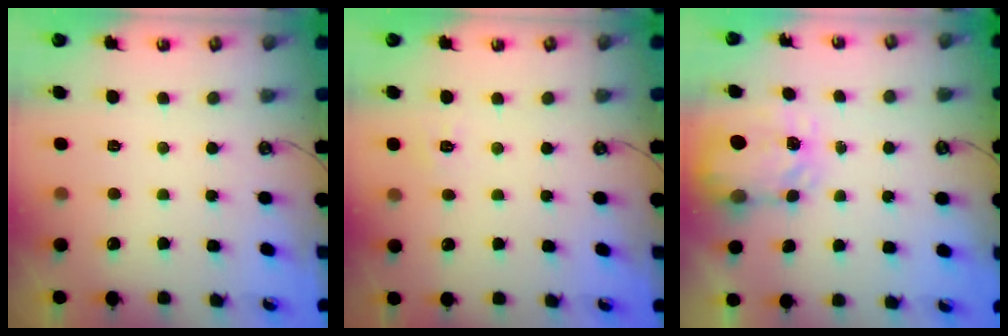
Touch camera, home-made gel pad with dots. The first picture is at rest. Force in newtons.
{"total": 5.0, "press": 5.0, "slide": 0.6}
{"total": 3.8, "press": 3.8, "slide": 0.6}